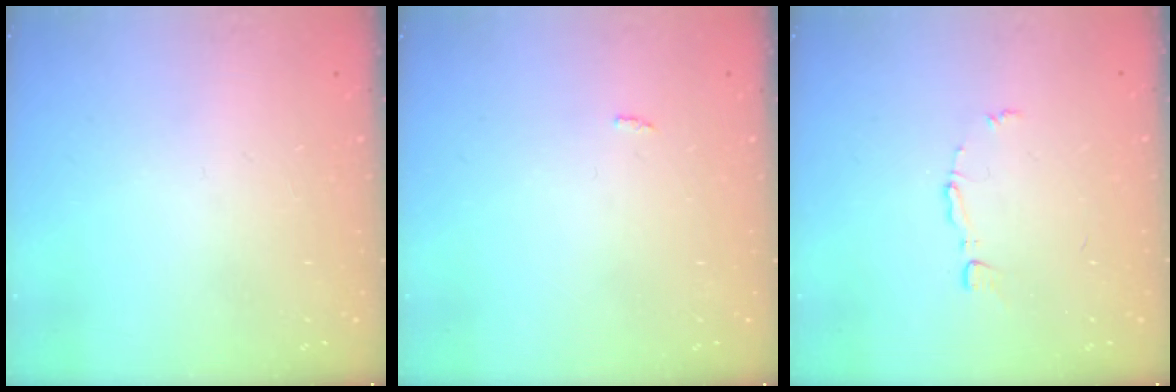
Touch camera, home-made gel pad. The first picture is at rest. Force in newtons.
{"total": 2.5, "press": 2.5, "slide": 0.2}
{"total": 5.1, "press": 5.0, "slide": 0.6}